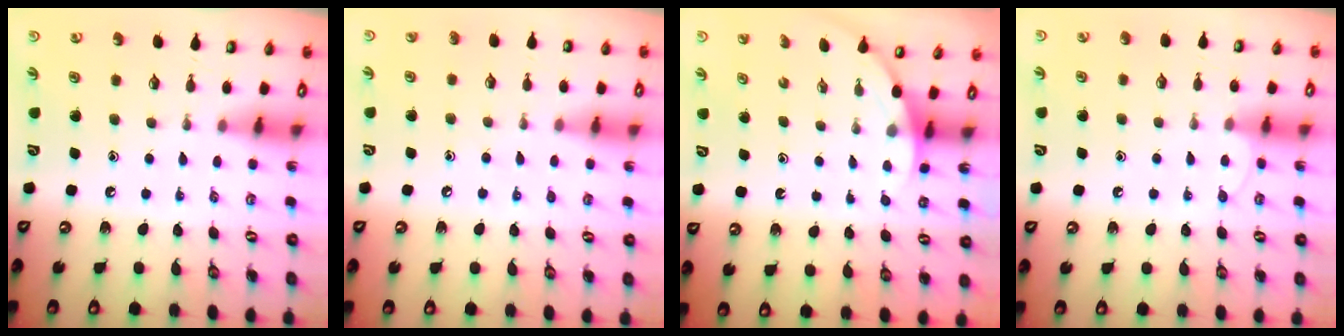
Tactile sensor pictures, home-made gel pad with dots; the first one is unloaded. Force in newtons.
{"total": 5.2, "press": 5.2, "slide": 0.5}
{"total": 2.2, "press": 2.2, "slide": 0.0}
{"total": 6.0, "press": 6.0, "slide": 0.7}